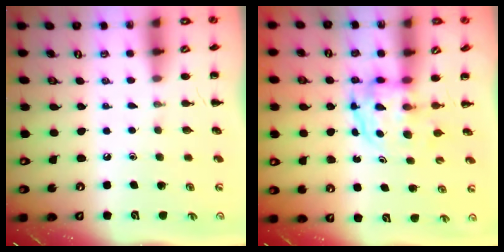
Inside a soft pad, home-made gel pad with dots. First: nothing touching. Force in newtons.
{"total": 3.8, "press": 3.8, "slide": 0.3}